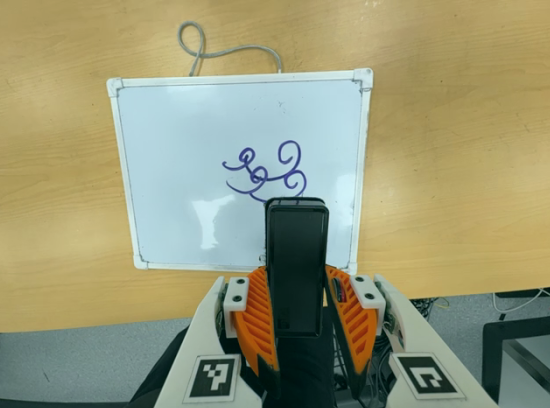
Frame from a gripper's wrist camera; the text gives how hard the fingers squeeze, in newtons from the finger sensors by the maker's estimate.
{"total": 4.3, "left": 3.0, "right": 5.5}